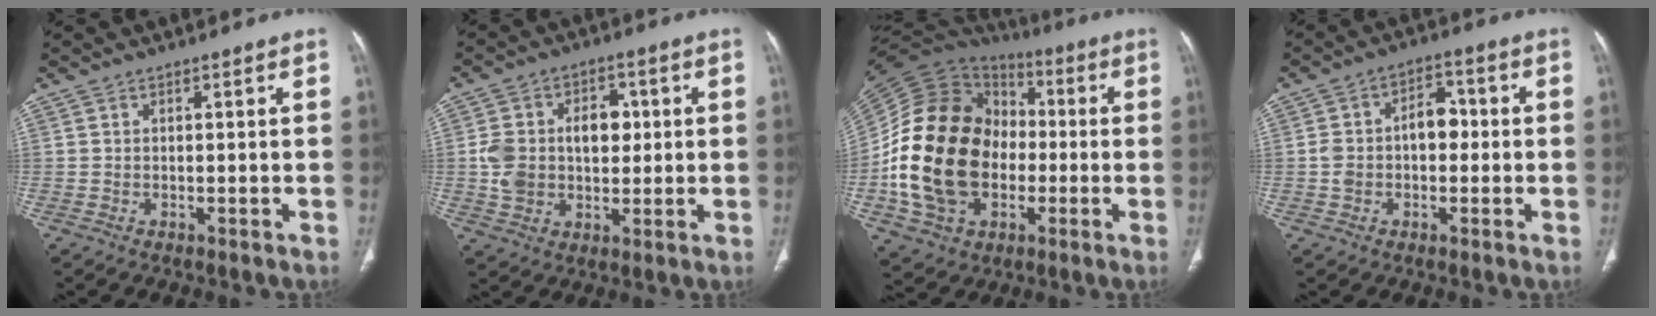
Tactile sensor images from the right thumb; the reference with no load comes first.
{"total": 11.7, "force": [1.0, 8.6, 8.0], "torque": [-0.110, 0.016, 0.025]}
{"total": 26.2, "force": [-3.3, 19.5, 17.0], "torque": [-0.313, 0.025, -0.053]}
{"total": 7.7, "force": [-0.3, 5.3, 5.5], "torque": [-0.078, 0.033, -0.007]}